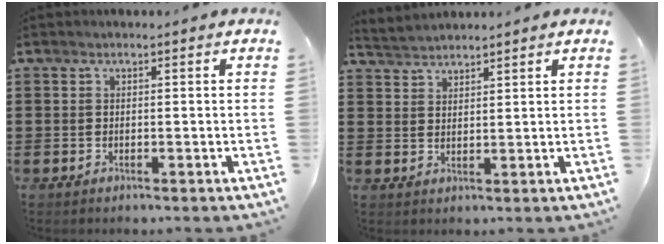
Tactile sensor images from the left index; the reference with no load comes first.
{"total": 2.8, "force": [2.8, 0.2, -0.1], "torque": [-0.008, -0.002, 0.054]}